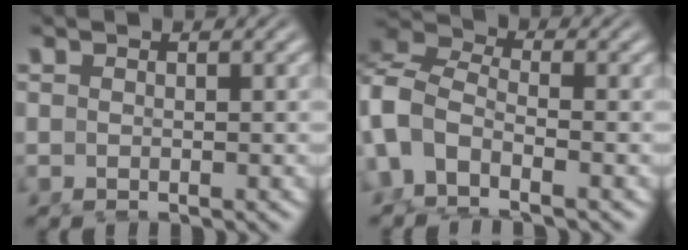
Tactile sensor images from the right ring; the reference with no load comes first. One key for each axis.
{"total": 8.9, "fx": -0.9, "fy": 7.6, "fz": 4.5, "tx": -0.126, "ty": -0.016, "tz": -0.026}